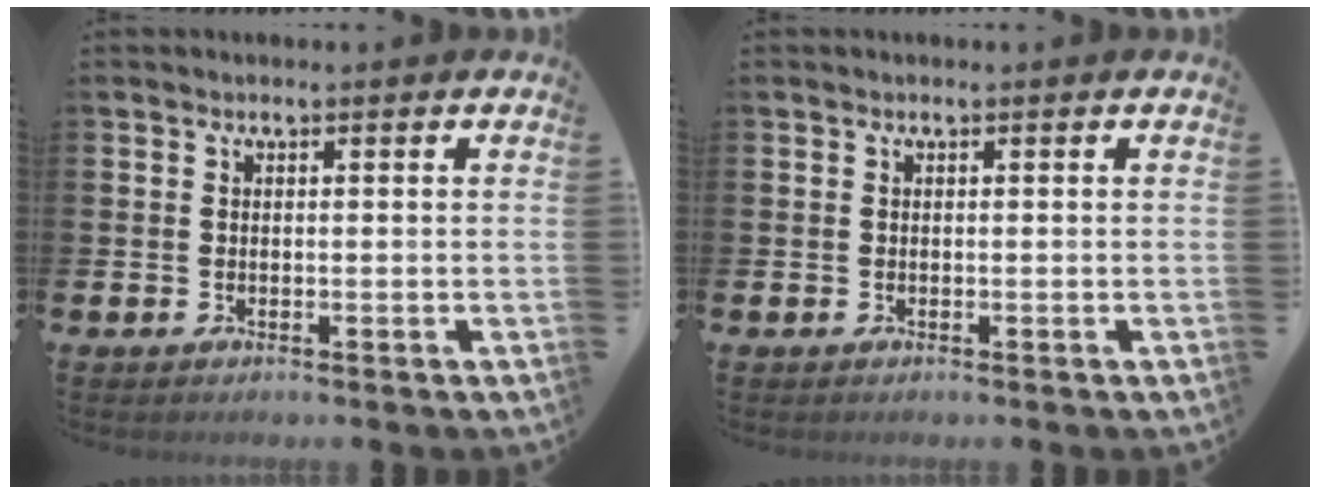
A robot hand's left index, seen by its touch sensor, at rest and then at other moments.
{"total": 0.0}